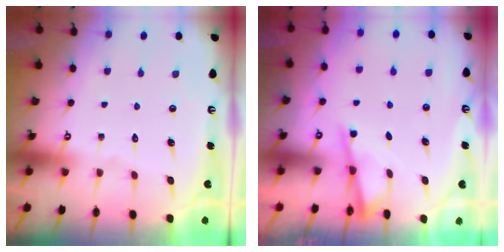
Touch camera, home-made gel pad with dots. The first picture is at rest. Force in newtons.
{"total": 2.5, "press": 2.5, "slide": 0.4}